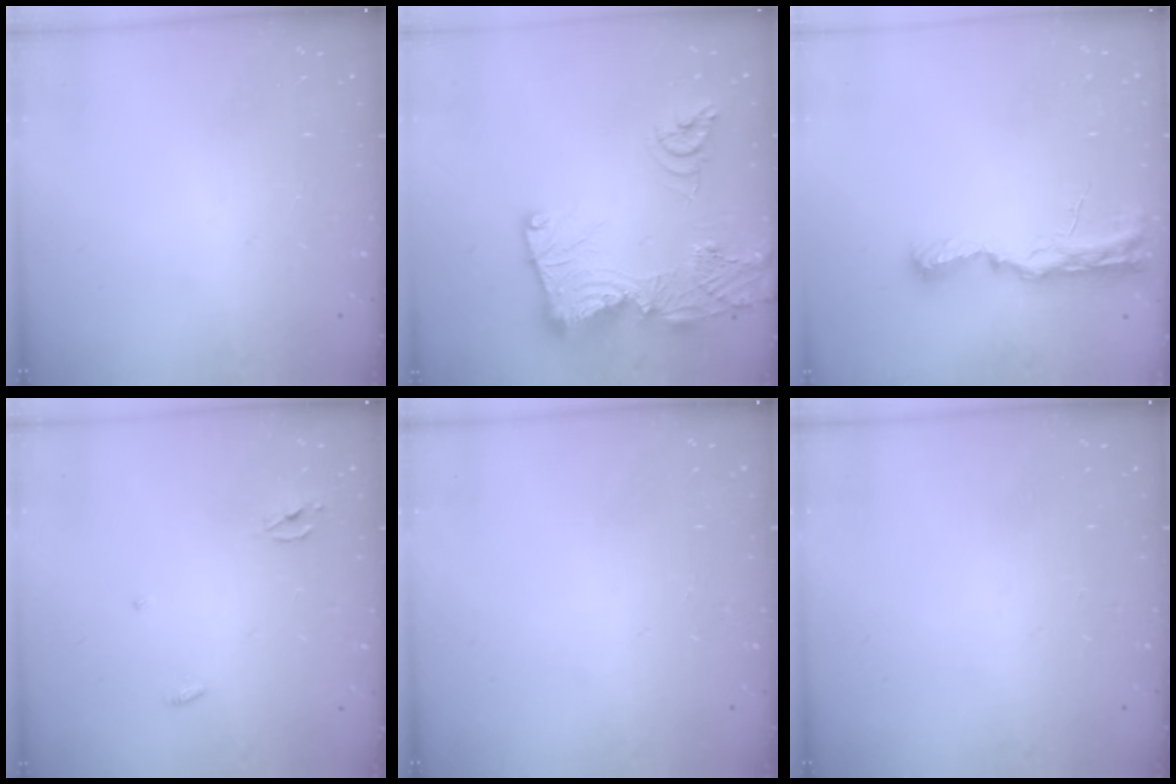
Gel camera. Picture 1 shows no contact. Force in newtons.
{"total": 21.8, "press": 21.7, "slide": 2.3}
{"total": 8.8, "press": 8.8, "slide": 1.0}
{"total": 2.3, "press": 2.3, "slide": 0.1}
{"total": 0.0}
{"total": 0.0}